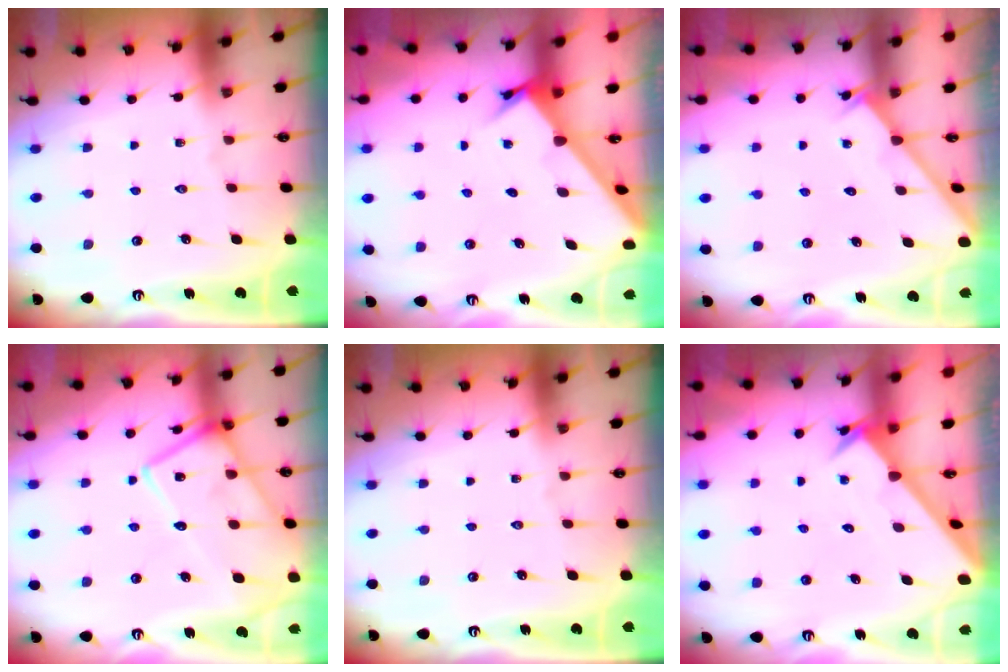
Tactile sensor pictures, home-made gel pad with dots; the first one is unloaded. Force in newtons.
{"total": 2.4, "press": 2.4, "slide": 0.3}
{"total": 2.1, "press": 2.1, "slide": 0.2}
{"total": 17.6, "press": 17.5, "slide": 1.4}
{"total": 0.0}
{"total": 2.7, "press": 2.7, "slide": 0.2}